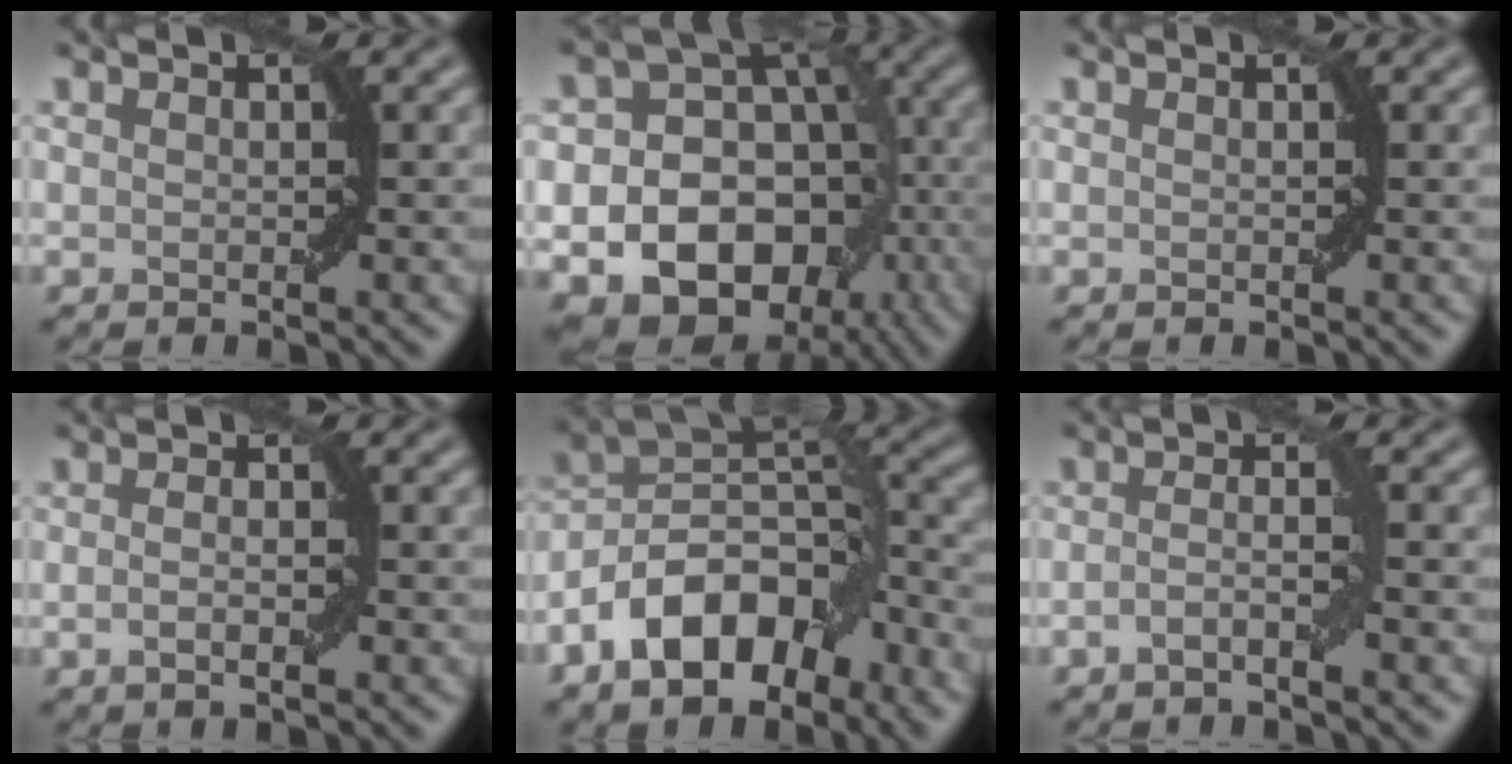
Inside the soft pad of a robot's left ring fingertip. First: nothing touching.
{"total": 20.6, "force": [-6.6, 17.3, 9.0], "torque": [-0.136, -0.026, -0.116]}
{"total": 0.0}
{"total": 1.8, "force": [-0.4, 0.5, 1.7], "torque": [-0.031, -0.002, -0.010]}
{"total": 10.3, "force": [-5.7, 5.6, 6.4], "torque": [-0.099, 0.007, -0.117]}
{"total": 1.9, "force": [-0.9, 0.2, 1.7], "torque": [-0.034, 0.005, -0.022]}